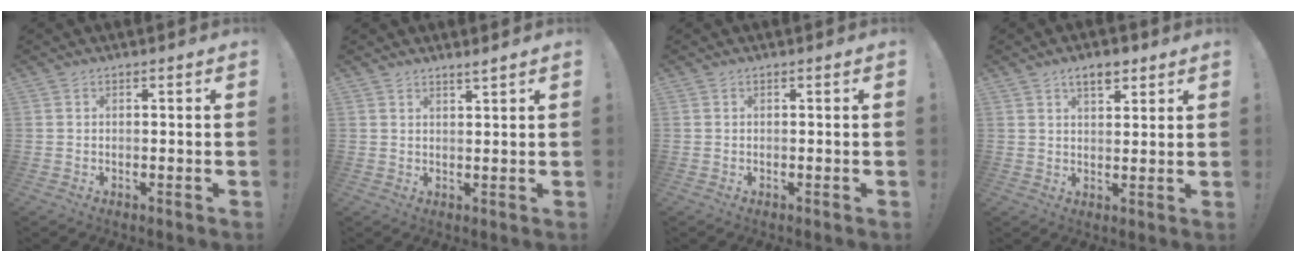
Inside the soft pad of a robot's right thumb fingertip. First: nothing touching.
{"total": 2.1, "force": [1.9, 0.0, 0.9], "torque": [-0.005, -0.017, 0.031]}
{"total": 0.0}
{"total": 5.5, "force": [3.6, 2.8, 3.1], "torque": [-0.039, -0.014, 0.061]}